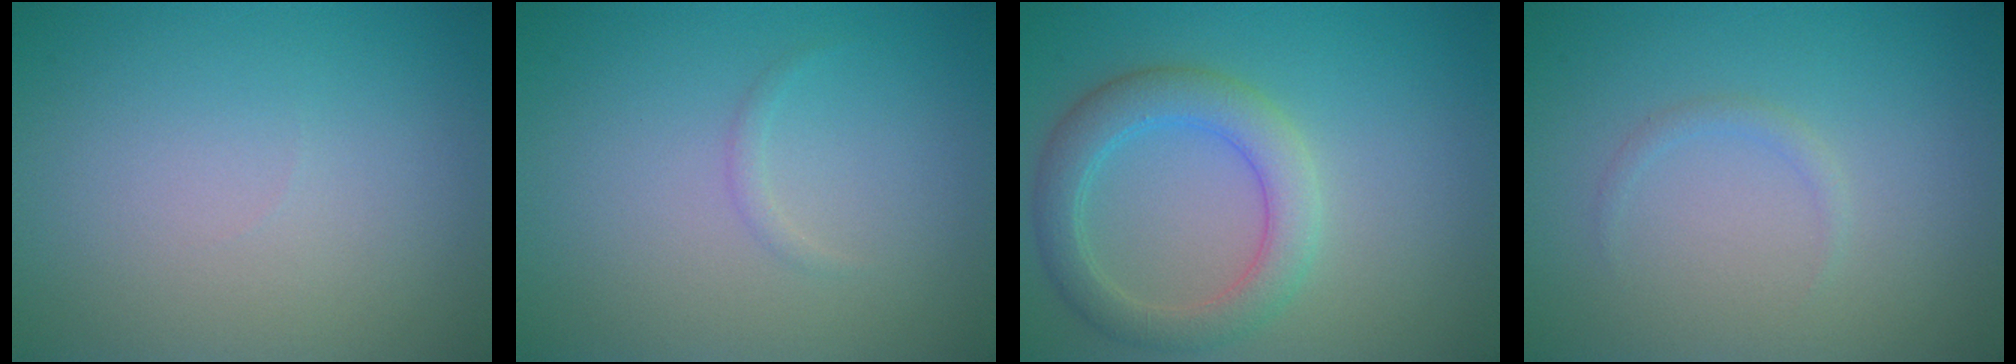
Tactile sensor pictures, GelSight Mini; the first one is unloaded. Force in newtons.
{"total": 0.6, "press": 0.6, "slide": 0.0}
{"total": 4.3, "press": 4.3, "slide": 0.2}
{"total": 0.7, "press": 0.7, "slide": 0.1}